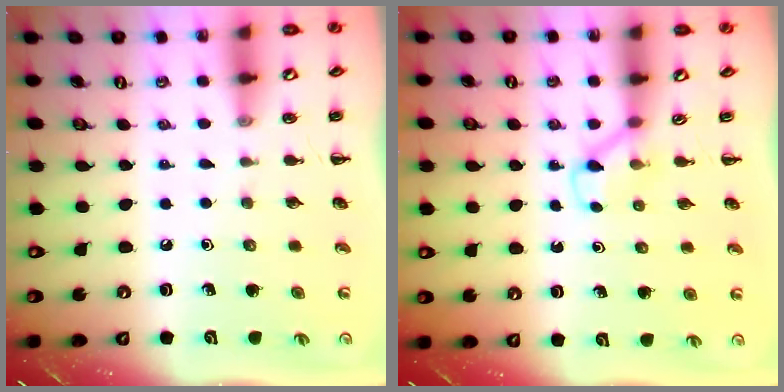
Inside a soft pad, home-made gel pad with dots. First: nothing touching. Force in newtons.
{"total": 3.0, "press": 2.8, "slide": 0.9}